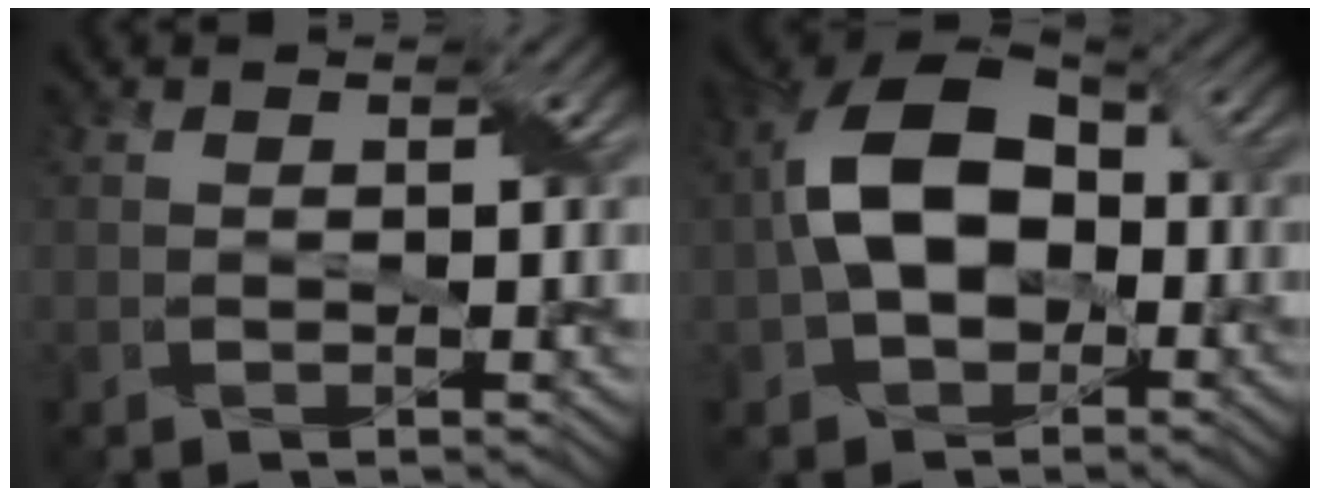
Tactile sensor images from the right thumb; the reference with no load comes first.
{"total": 12.7, "force": [-0.8, 8.5, 9.5], "torque": [-0.198, 0.015, -0.026]}